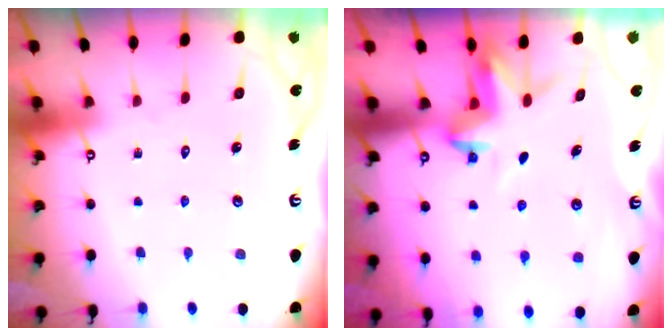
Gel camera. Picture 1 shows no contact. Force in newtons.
{"total": 3.9, "press": 3.9, "slide": 0.3}